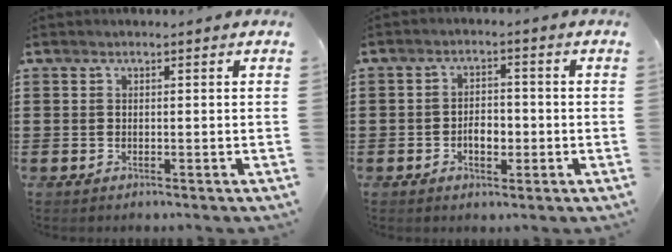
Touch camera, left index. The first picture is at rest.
{"total": 3.5, "force": [-1.0, 2.0, 2.7], "torque": [-0.045, 0.000, -0.022]}